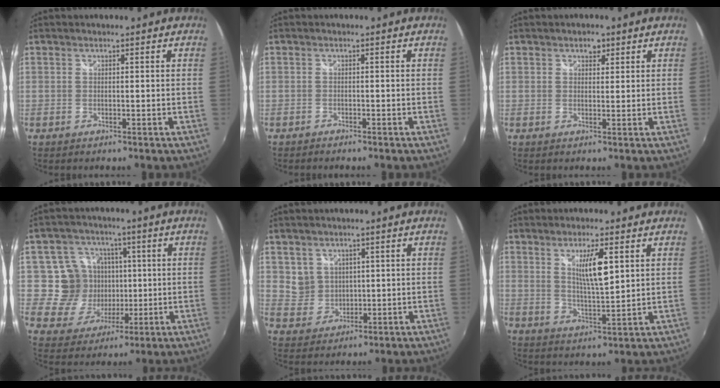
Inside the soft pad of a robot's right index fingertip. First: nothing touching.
{"total": 1.2, "force": [-1.2, 0.2, 0.3], "torque": [-0.015, -0.006, -0.021]}
{"total": 1.9, "force": [1.0, 1.4, 0.8], "torque": [-0.007, 0.006, 0.015]}
{"total": 10.0, "force": [0.8, 9.7, 2.5], "torque": [-0.062, 0.005, 0.013]}
{"total": 5.0, "force": [2.2, 4.4, 1.0], "torque": [-0.014, 0.006, 0.052]}
{"total": 7.2, "force": [2.8, 1.6, 6.5], "torque": [-0.108, -0.007, 0.051]}